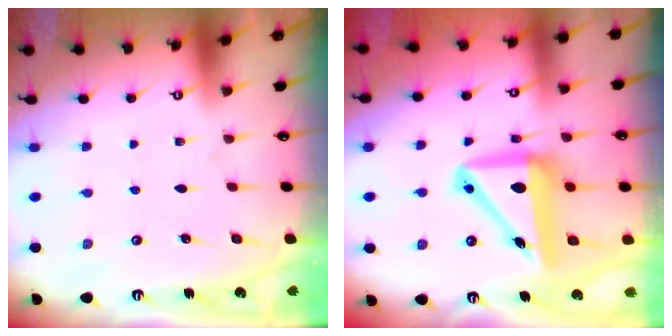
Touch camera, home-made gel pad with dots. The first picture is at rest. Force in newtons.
{"total": 12.5, "press": 12.3, "slide": 2.4}